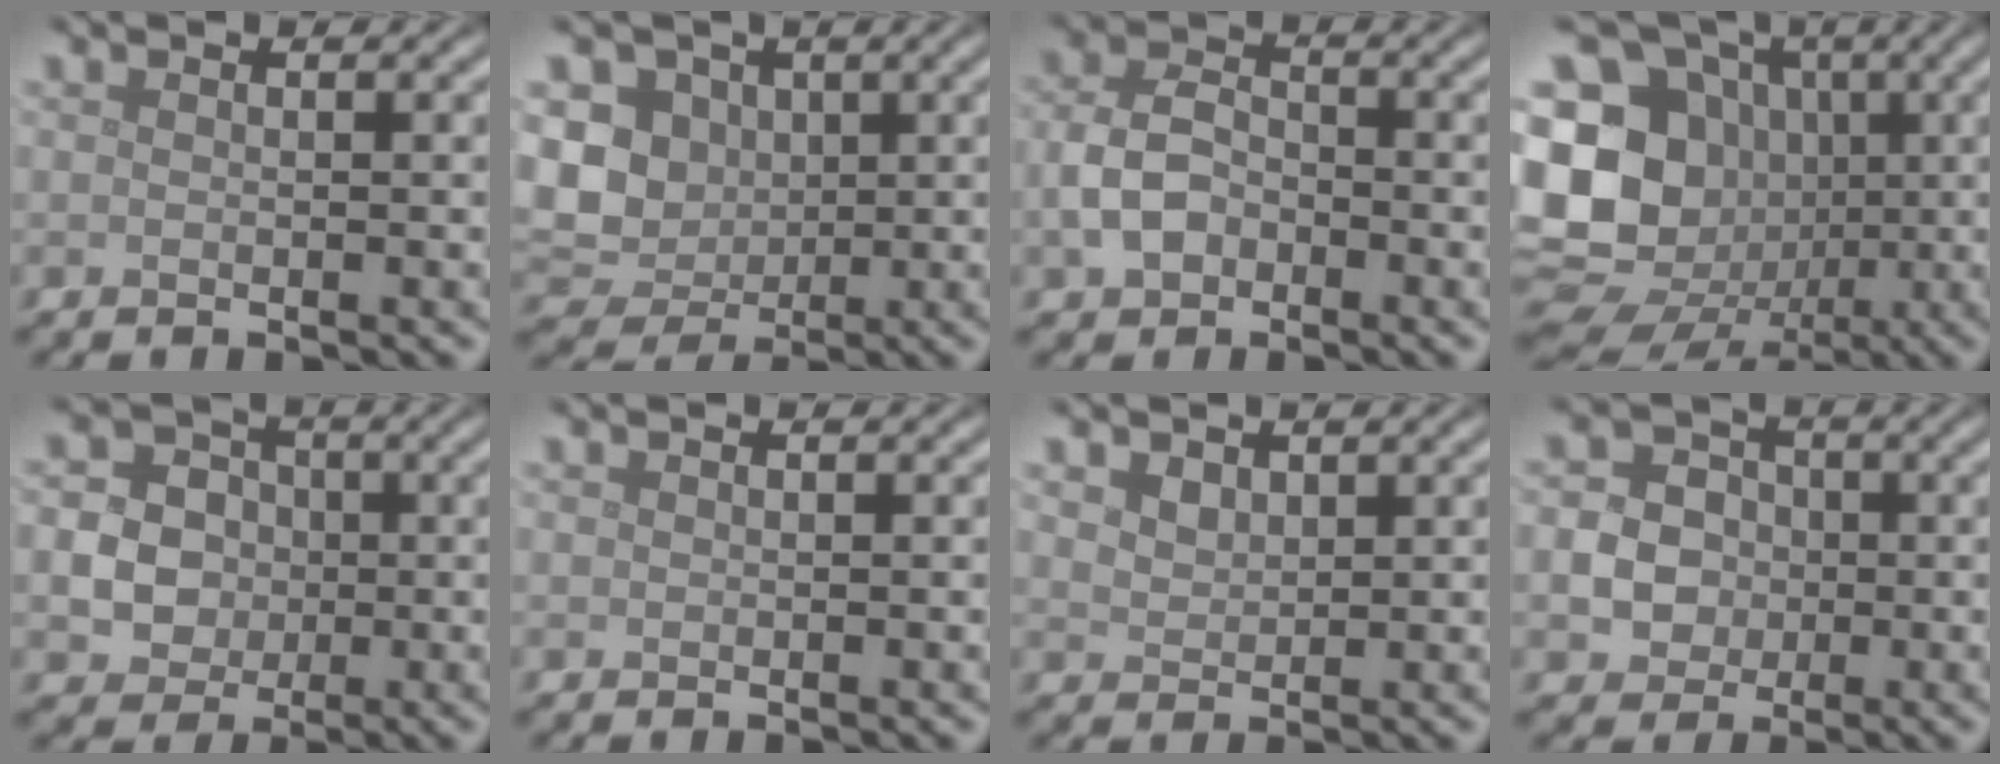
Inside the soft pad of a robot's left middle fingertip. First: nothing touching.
{"total": 7.4, "force": [0.9, 6.3, 3.7], "torque": [-0.084, 0.002, 0.003]}
{"total": 3.9, "force": [-1.3, 2.8, 2.4], "torque": [-0.052, 0.003, -0.031]}
{"total": 20.9, "force": [-2.1, 19.1, 8.2], "torque": [-0.201, 0.013, -0.065]}
{"total": 5.3, "force": [-0.5, 4.8, 2.0], "torque": [-0.023, 0.012, -0.024]}
{"total": 0.0}
{"total": 1.7, "force": [1.1, 1.1, 0.6], "torque": [-0.015, -0.005, 0.026]}
{"total": 4.4, "force": [-0.7, 4.0, 1.7], "torque": [-0.010, 0.005, -0.023]}